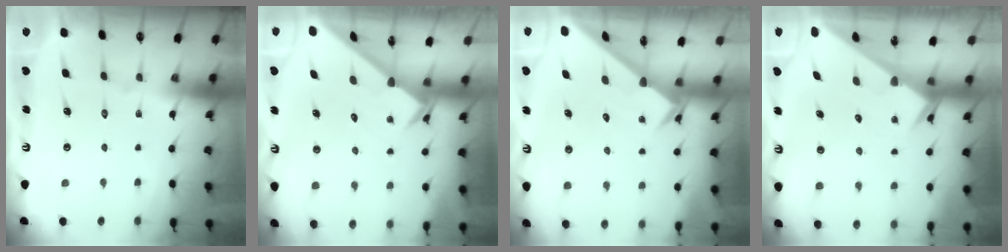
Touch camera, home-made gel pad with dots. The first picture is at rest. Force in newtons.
{"total": 2.0, "press": 2.0, "slide": 0.1}
{"total": 2.2, "press": 2.2, "slide": 0.2}
{"total": 3.4, "press": 3.4, "slide": 0.3}